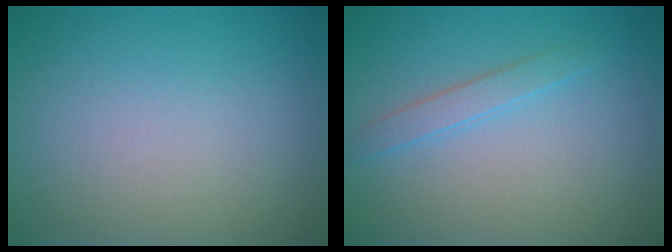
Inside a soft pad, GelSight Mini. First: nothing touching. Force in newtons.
{"total": 1.5, "press": 1.5, "slide": 0.1}